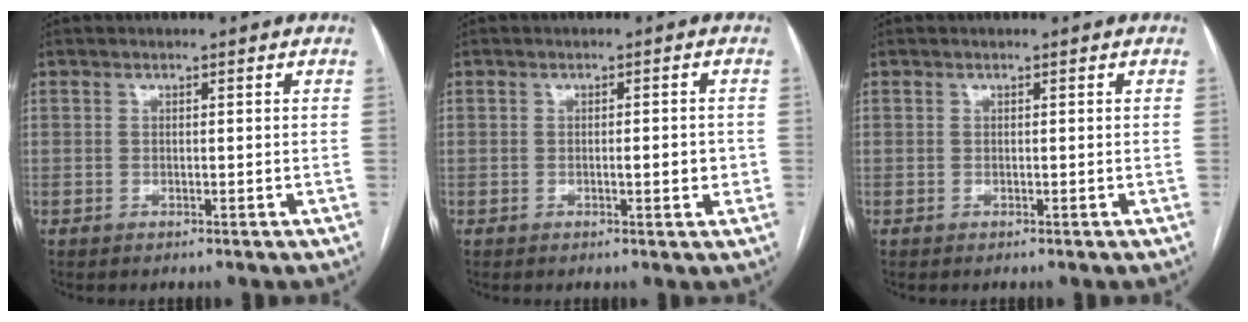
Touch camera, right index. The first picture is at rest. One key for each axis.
{"total": 2.5, "fx": -0.4, "fy": 0.6, "fz": 2.4, "tx": -0.036, "ty": 0.001, "tz": -0.004}
{"total": 0.0}